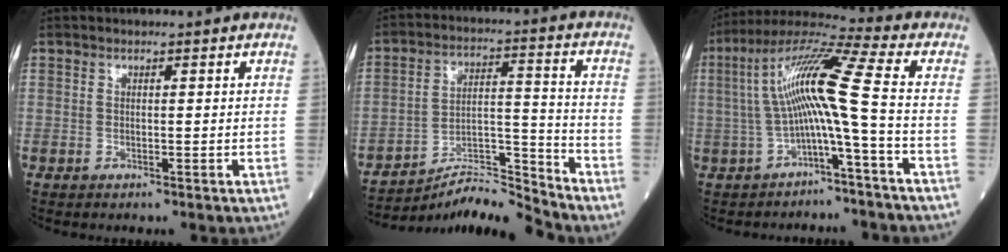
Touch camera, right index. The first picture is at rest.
{"total": 10.5, "force": [-10.3, -1.3, 1.1], "torque": [-0.015, 0.043, -0.184]}
{"total": 11.2, "force": [-1.1, -1.0, 11.1], "torque": [-0.211, 0.040, -0.024]}